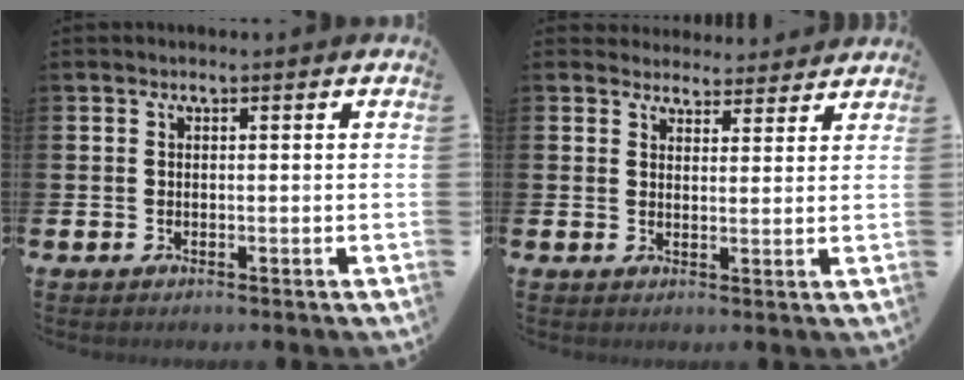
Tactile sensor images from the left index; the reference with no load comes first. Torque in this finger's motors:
{"motor_torque": [0.94, -1.20, 0.11, -0.04]}